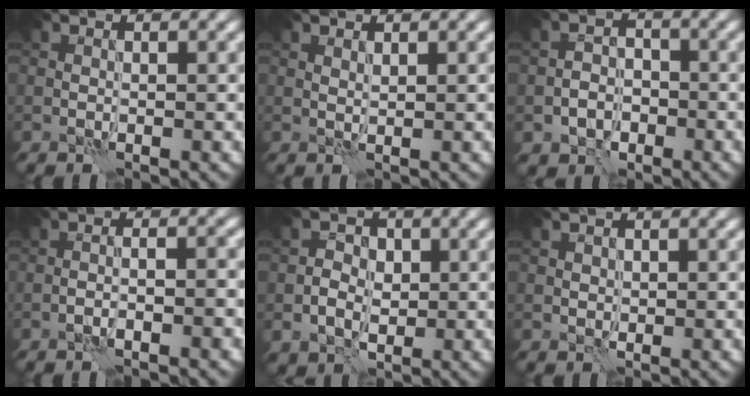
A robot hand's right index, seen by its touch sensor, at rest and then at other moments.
{"total": 0.7, "force": [0.6, 0.0, 0.3], "torque": [-0.010, 0.000, 0.012]}
{"total": 3.2, "force": [-1.5, 2.5, 1.3], "torque": [-0.015, 0.001, -0.029]}
{"total": 2.5, "force": [-1.5, 0.3, 2.0], "torque": [-0.031, 0.013, -0.031]}
{"total": 3.0, "force": [-0.5, 2.6, 1.5], "torque": [-0.018, 0.001, -0.012]}
{"total": 0.8, "force": [0.2, 0.7, 0.3], "torque": [-0.005, -0.001, 0.004]}